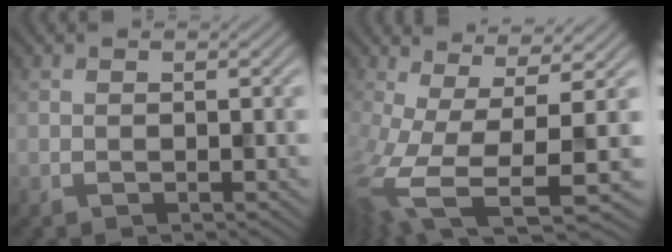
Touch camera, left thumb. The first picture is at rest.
{"total": 10.3, "force": [-3.0, 3.6, 9.1], "torque": [-0.215, -0.035, -0.035]}